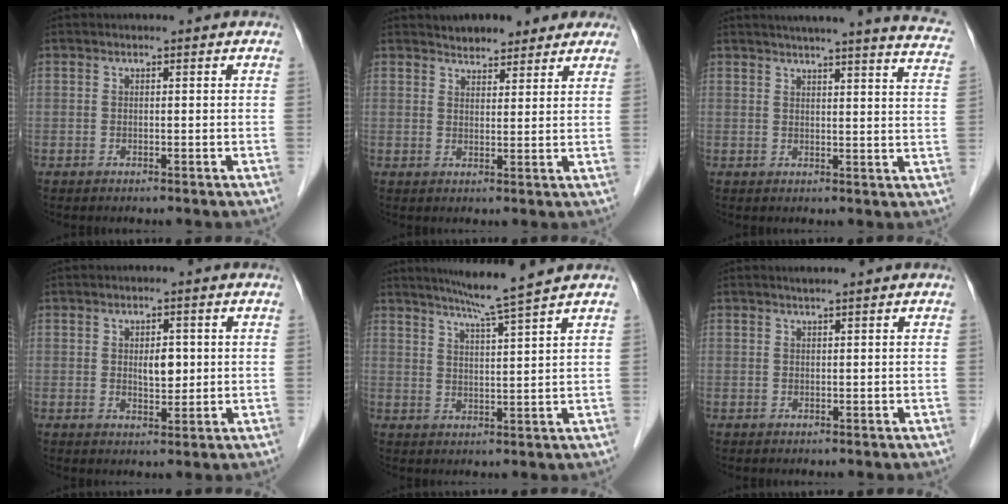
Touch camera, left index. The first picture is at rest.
{"total": 6.4, "force": [5.4, 2.7, 2.1], "torque": [-0.020, 0.015, 0.072]}
{"total": 20.3, "force": [18.1, 0.4, 9.2], "torque": [-0.121, -0.040, 0.202]}
{"total": 3.3, "force": [0.5, 1.6, 2.8], "torque": [-0.044, 0.001, 0.012]}
{"total": 7.4, "force": [6.1, -2.0, 3.6], "torque": [-0.061, -0.006, 0.097]}
{"total": 1.4, "force": [1.1, -0.3, 0.8], "torque": [-0.012, 0.010, 0.024]}